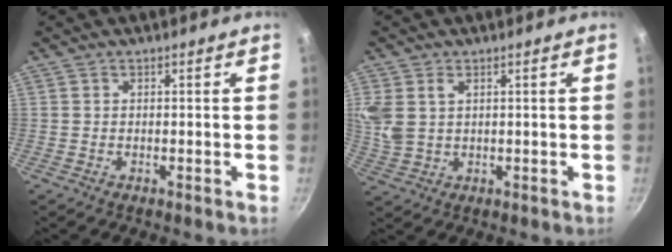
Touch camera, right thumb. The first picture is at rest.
{"total": 7.4, "force": [2.4, 5.1, 4.8], "torque": [-0.102, 0.001, 0.054]}